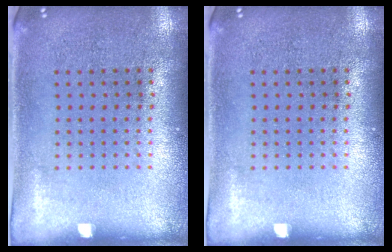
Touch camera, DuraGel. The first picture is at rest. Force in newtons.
{"total": 0.0}